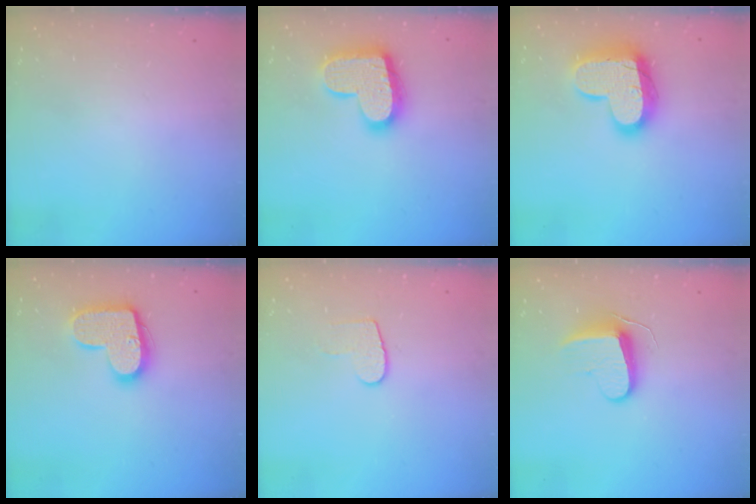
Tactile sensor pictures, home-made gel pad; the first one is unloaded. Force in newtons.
{"total": 16.3, "press": 16.3, "slide": 1.3}
{"total": 17.7, "press": 17.7, "slide": 1.3}
{"total": 14.4, "press": 14.4, "slide": 0.7}
{"total": 6.3, "press": 6.3, "slide": 0.4}
{"total": 9.1, "press": 9.1, "slide": 0.0}